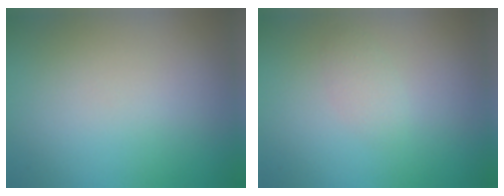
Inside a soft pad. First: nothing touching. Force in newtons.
{"total": 1.1, "press": 1.1, "slide": 0.1}